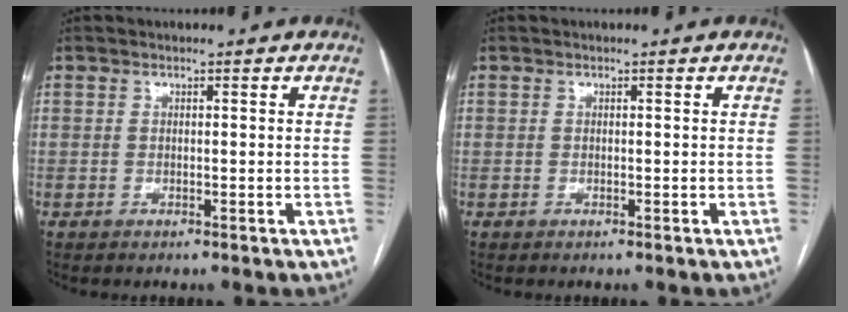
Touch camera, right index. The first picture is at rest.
{"total": 0.0}